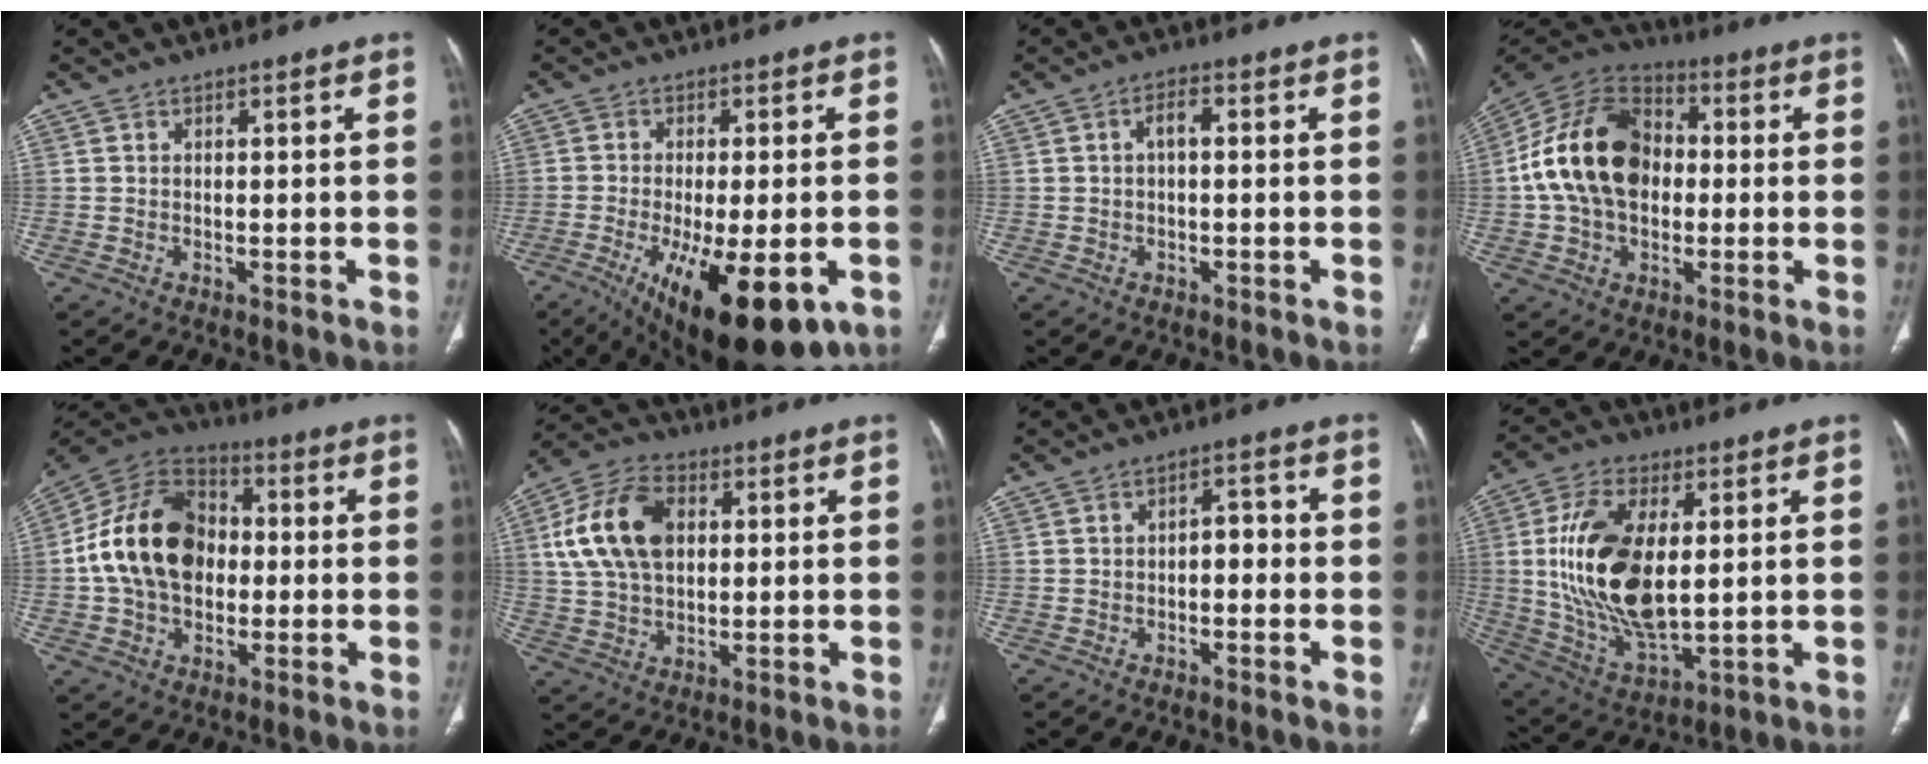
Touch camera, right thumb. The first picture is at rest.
{"total": 19.4, "force": [-8.1, 7.3, 16.0], "torque": [-0.228, -0.020, -0.107]}
{"total": 2.7, "force": [0.2, 1.2, 2.4], "torque": [-0.040, 0.011, 0.001]}
{"total": 19.5, "force": [0.4, 13.8, 13.9], "torque": [-0.240, 0.029, -0.001]}
{"total": 18.9, "force": [0.0, 13.6, 13.1], "torque": [-0.216, 0.030, -0.006]}
{"total": 14.9, "force": [3.2, 9.7, 10.9], "torque": [-0.199, 0.013, 0.056]}
{"total": 3.4, "force": [-0.7, 2.0, 2.6], "torque": [-0.023, 0.016, -0.017]}
{"total": 19.6, "force": [2.4, 9.8, 16.8], "torque": [-0.324, -0.017, 0.053]}